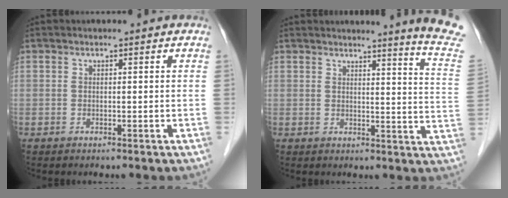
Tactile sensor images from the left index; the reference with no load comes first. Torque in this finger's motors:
{"motor_torque": [0.02, -0.18, 0.10, -0.02]}